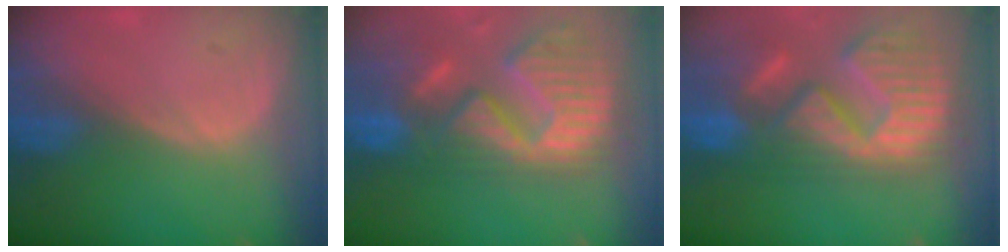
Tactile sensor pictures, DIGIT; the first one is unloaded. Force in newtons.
{"total": 14.4, "press": 12.0, "slide": 8.0}
{"total": 15.2, "press": 12.6, "slide": 8.4}